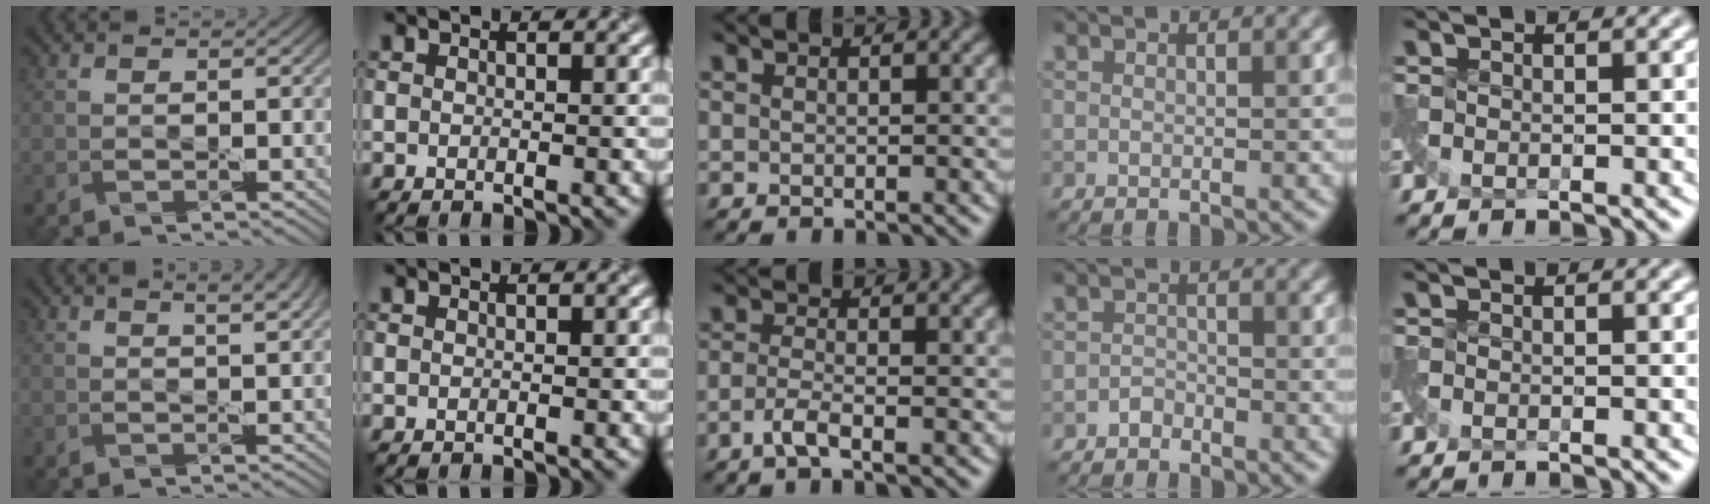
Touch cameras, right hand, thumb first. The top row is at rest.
{"thumb": {"total": 3.8, "force": [2.2, 1.0, 2.9], "torque": [-0.038, 0.007, 0.024]}, "middle": {"total": 1.9, "force": [-1.1, 0.4, 1.6], "torque": [-0.034, 0.000, -0.029]}, "ring": {"total": 1.0, "force": [-0.9, 0.5, 0.1], "torque": [0.001, 0.003, -0.017]}, "little": {"total": 0.5, "force": [-0.4, -0.3, -0.2], "torque": [0.002, -0.008, -0.010]}}